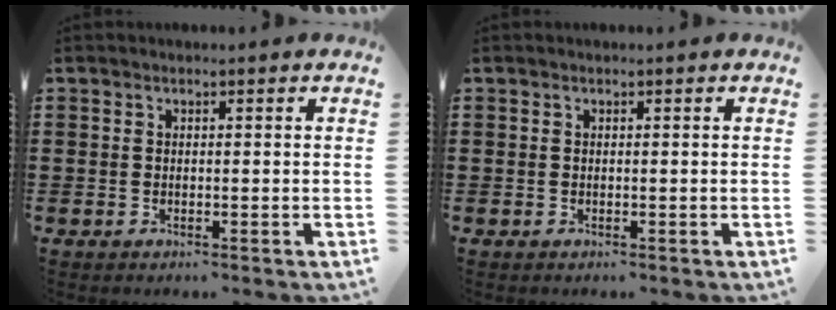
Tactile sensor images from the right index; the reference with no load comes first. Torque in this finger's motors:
{"motor_torque": [-0.51, 0.74, 0.00, 0.00]}